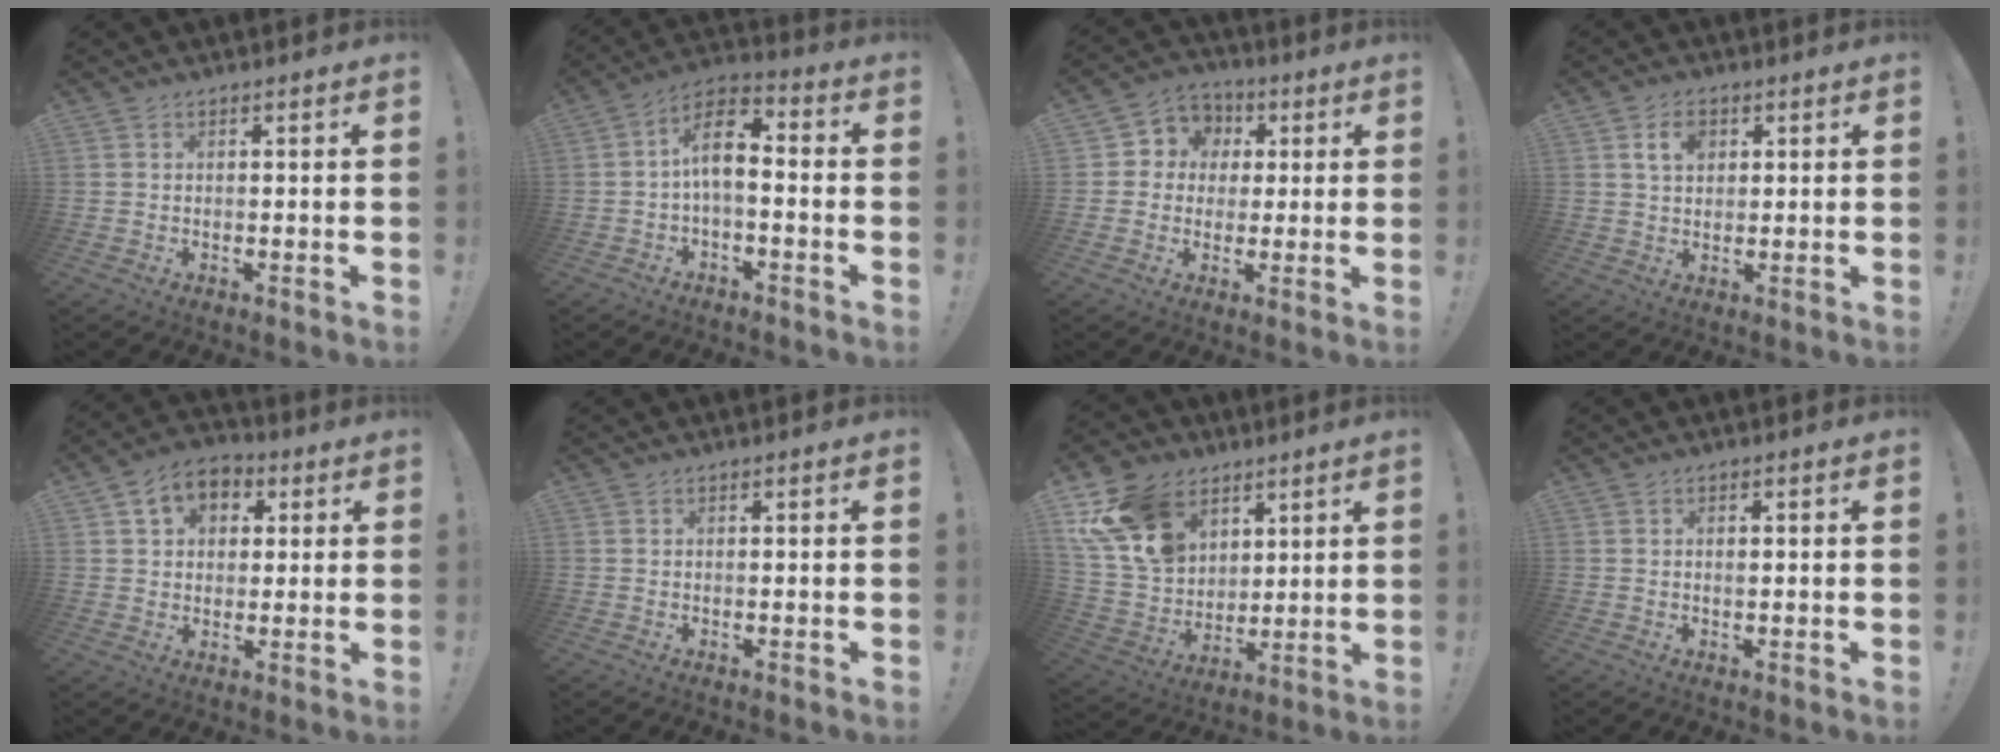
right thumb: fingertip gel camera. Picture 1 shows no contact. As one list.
[{"total": 9.5, "force": [0.0, 4.8, 8.2], "torque": [-0.136, 0.008, 0.001]}, {"total": 7.5, "force": [0.0, 7.2, 2.0], "torque": [-0.027, 0.009, 0.008]}, {"total": 5.9, "force": [2.2, 4.0, 3.7], "torque": [-0.053, 0.001, 0.037]}, {"total": 8.6, "force": [3.1, 6.8, 4.3], "torque": [-0.070, -0.001, 0.061]}, {"total": 0.0}, {"total": 18.4, "force": [9.8, 13.0, 8.6], "torque": [-0.177, -0.043, 0.197]}, {"total": 0.6, "force": [0.0, 0.4, 0.4], "torque": [0.000, 0.000, -0.002]}]